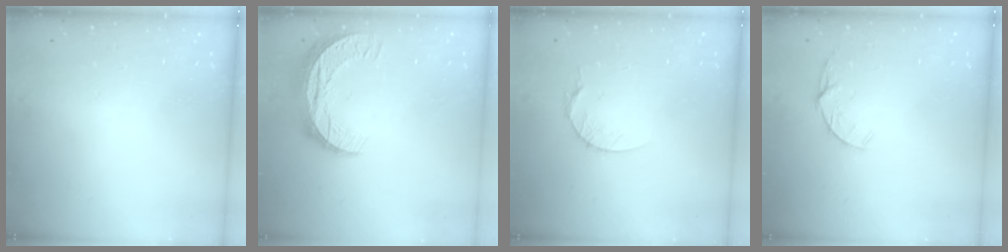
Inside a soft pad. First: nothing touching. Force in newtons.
{"total": 10.7, "press": 10.7, "slide": 0.8}
{"total": 4.7, "press": 4.7, "slide": 0.6}
{"total": 4.5, "press": 4.5, "slide": 0.5}